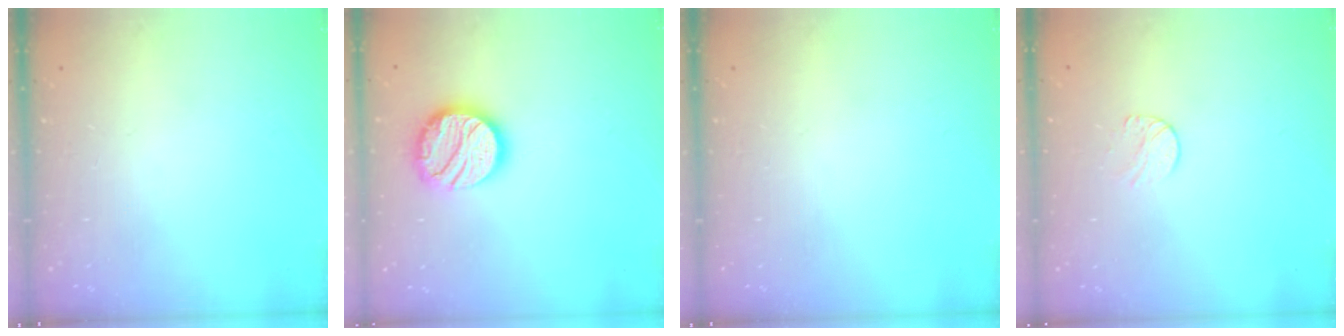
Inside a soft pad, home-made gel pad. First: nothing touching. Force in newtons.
{"total": 17.1, "press": 17.0, "slide": 1.5}
{"total": 0.0}
{"total": 5.8, "press": 5.8, "slide": 0.5}